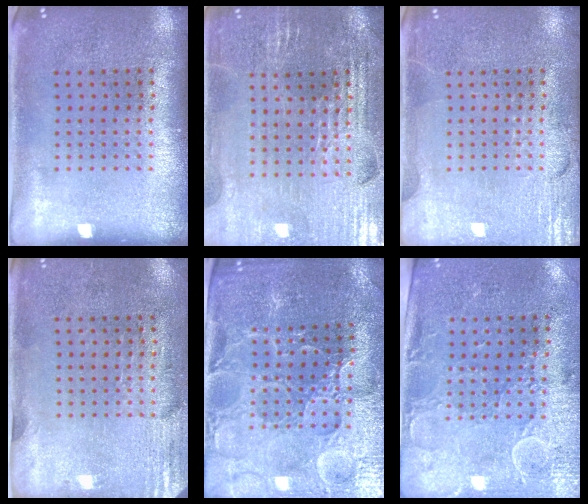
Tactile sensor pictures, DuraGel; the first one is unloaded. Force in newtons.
{"total": 3.0, "press": 3.0, "slide": 0.4}
{"total": 4.0, "press": 4.0, "slide": 0.5}
{"total": 2.8, "press": 2.5, "slide": 1.4}
{"total": 3.5, "press": 3.4, "slide": 0.6}
{"total": 2.9, "press": 2.5, "slide": 1.6}